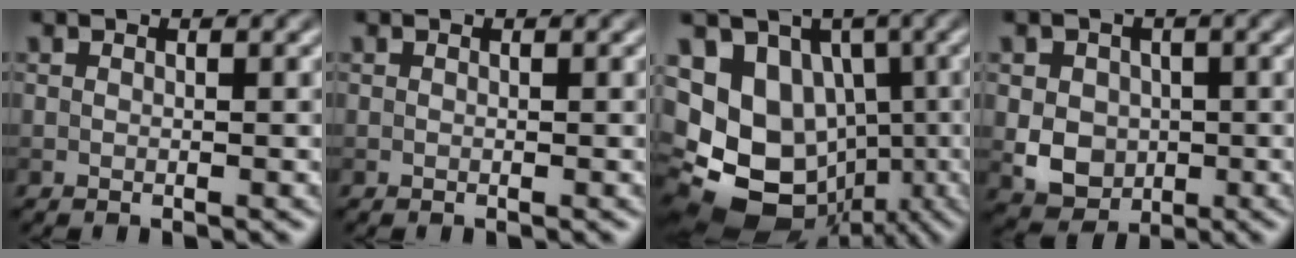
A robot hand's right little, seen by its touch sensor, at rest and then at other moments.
{"total": 0.0}
{"total": 14.8, "force": [-1.4, 12.0, 8.6], "torque": [-0.154, -0.006, -0.024]}
{"total": 4.5, "force": [-0.3, 3.8, 2.4], "torque": [-0.033, -0.002, -0.011]}